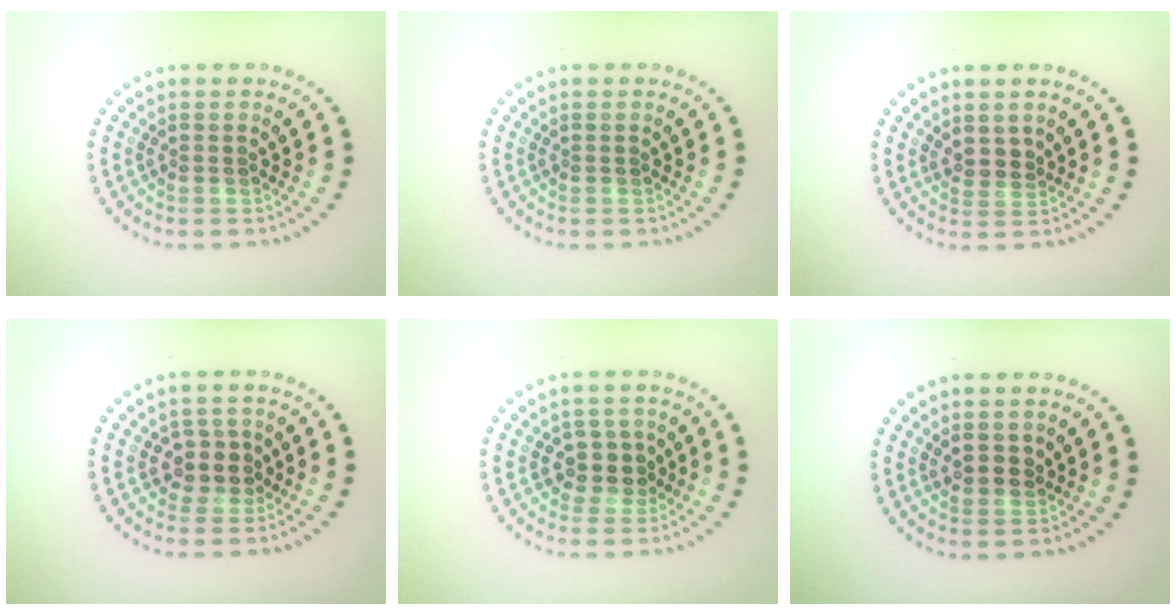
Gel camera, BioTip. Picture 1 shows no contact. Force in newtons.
{"total": 0.0}
{"total": 1.5, "press": 1.2, "slide": 0.9}
{"total": 2.5, "press": 2.2, "slide": 1.3}
{"total": 2.5, "press": 2.1, "slide": 1.3}
{"total": 1.5, "press": 1.3, "slide": 0.7}